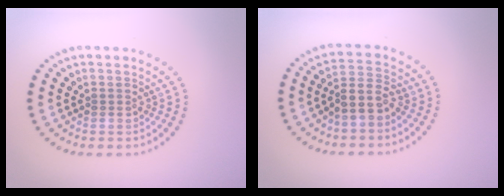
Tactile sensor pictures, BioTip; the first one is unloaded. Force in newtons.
{"total": 3.0, "press": 2.6, "slide": 1.5}